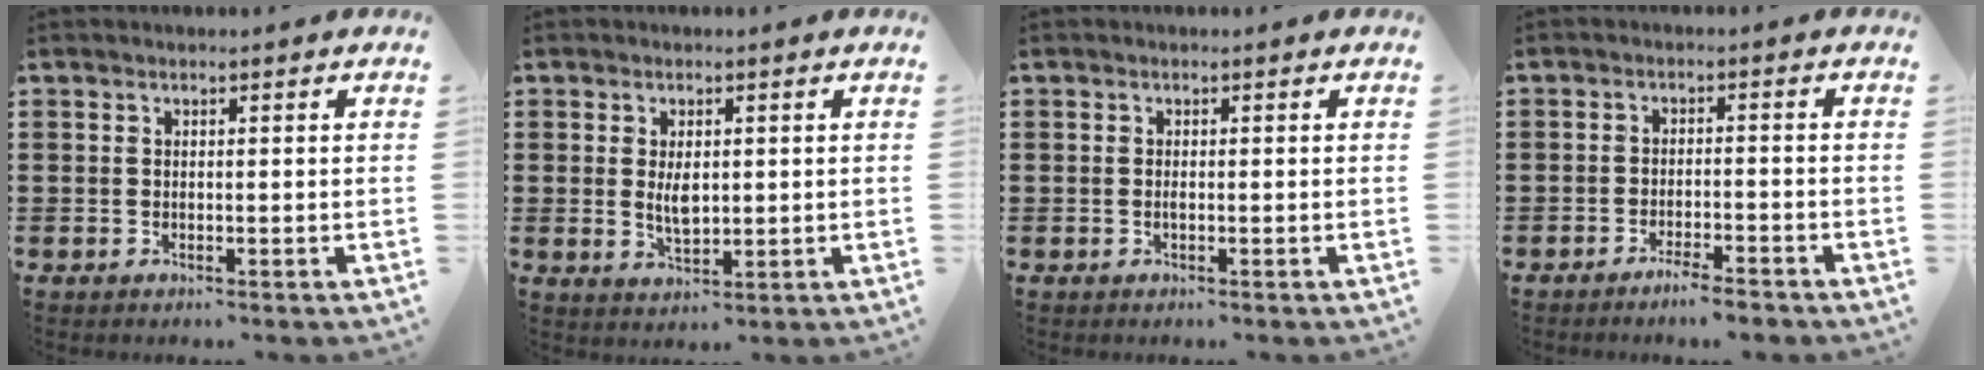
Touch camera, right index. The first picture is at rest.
{"total": 3.8, "force": [0.3, 1.8, 3.4], "torque": [-0.059, 0.000, 0.005]}
{"total": 0.6, "force": [-0.1, 0.1, 0.6], "torque": [-0.013, -0.005, -0.001]}
{"total": 3.2, "force": [-2.9, 0.0, 1.5], "torque": [-0.024, 0.001, -0.053]}